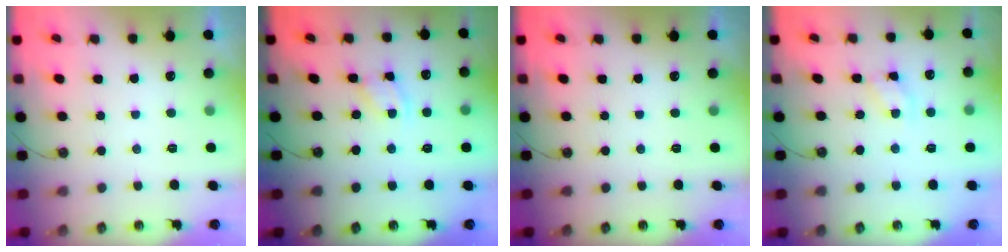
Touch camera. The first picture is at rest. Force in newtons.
{"total": 2.7, "press": 2.7, "slide": 0.1}
{"total": 0.0}
{"total": 4.6, "press": 4.6, "slide": 0.3}